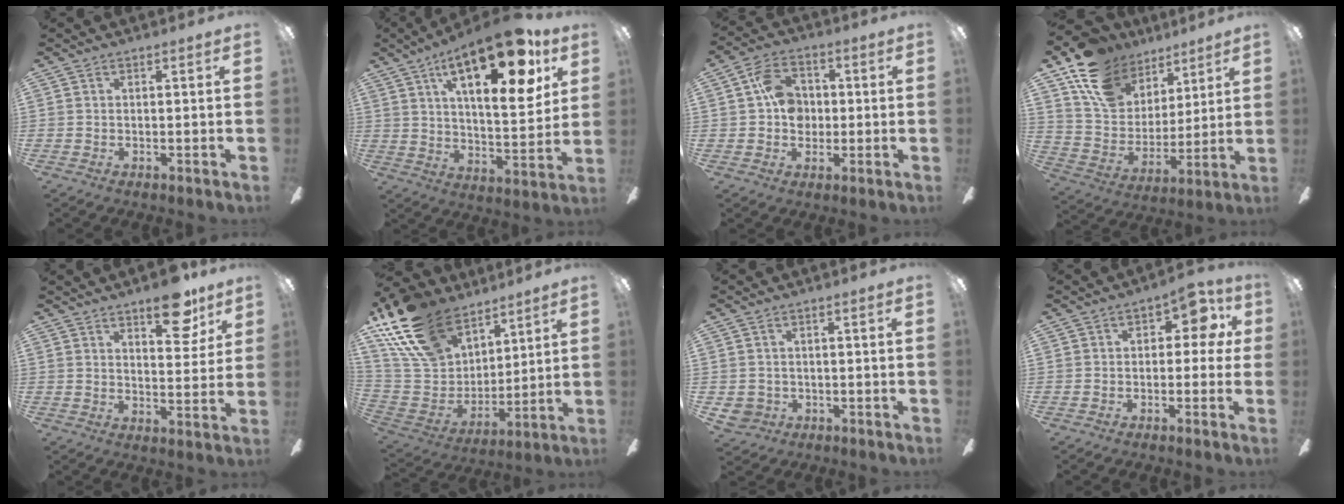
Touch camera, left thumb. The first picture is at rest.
{"total": 23.8, "force": [12.3, 9.2, 18.2], "torque": [-0.268, -0.051, 0.190]}
{"total": 8.9, "force": [1.2, 7.2, 5.1], "torque": [-0.083, 0.019, 0.025]}
{"total": 17.3, "force": [11.5, 11.4, 6.1], "torque": [-0.126, -0.062, 0.218]}
{"total": 9.5, "force": [6.6, 4.0, 5.5], "torque": [-0.041, -0.038, 0.104]}
{"total": 22.8, "force": [14.9, 13.2, 11.2], "torque": [-0.253, -0.071, 0.279]}
{"total": 3.0, "force": [-0.2, 2.9, 0.6], "torque": [-0.014, 0.007, -0.003]}
{"total": 6.8, "force": [1.8, 4.3, 5.0], "torque": [-0.059, -0.006, 0.024]}